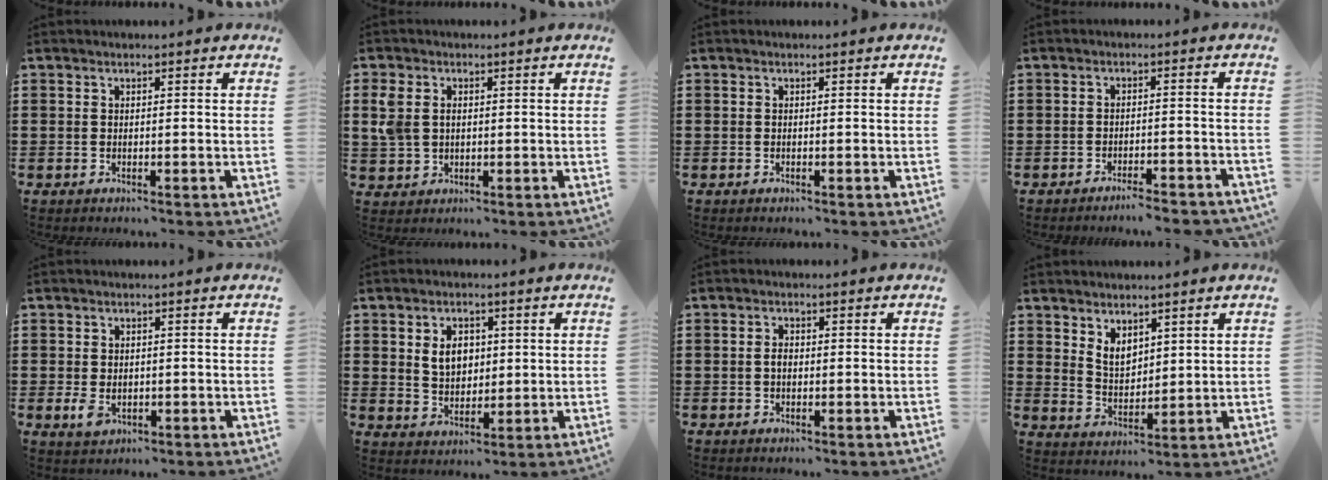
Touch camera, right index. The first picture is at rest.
{"total": 3.4, "force": [0.9, 2.6, 2.1], "torque": [-0.057, 0.008, 0.013]}
{"total": 0.0}
{"total": 2.7, "force": [-2.6, -0.1, 0.7], "torque": [-0.014, 0.000, -0.053]}
{"total": 2.0, "force": [-0.3, 1.4, 1.4], "torque": [-0.028, 0.002, -0.005]}
{"total": 5.0, "force": [1.0, 3.7, 3.2], "torque": [-0.067, 0.010, 0.014]}
{"total": 1.5, "force": [-0.2, 0.9, 1.2], "torque": [-0.025, 0.004, -0.004]}
{"total": 4.1, "force": [2.7, 2.5, 1.7], "torque": [-0.044, 0.004, 0.051]}